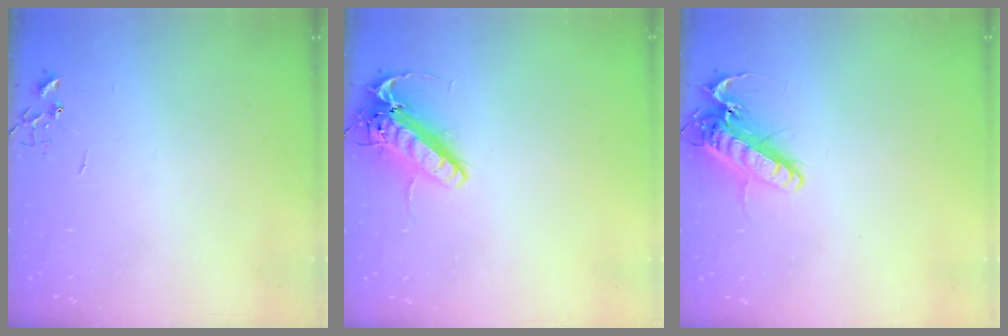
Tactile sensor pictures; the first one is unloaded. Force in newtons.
{"total": 14.8, "press": 14.5, "slide": 2.9}
{"total": 15.7, "press": 15.5, "slide": 2.4}